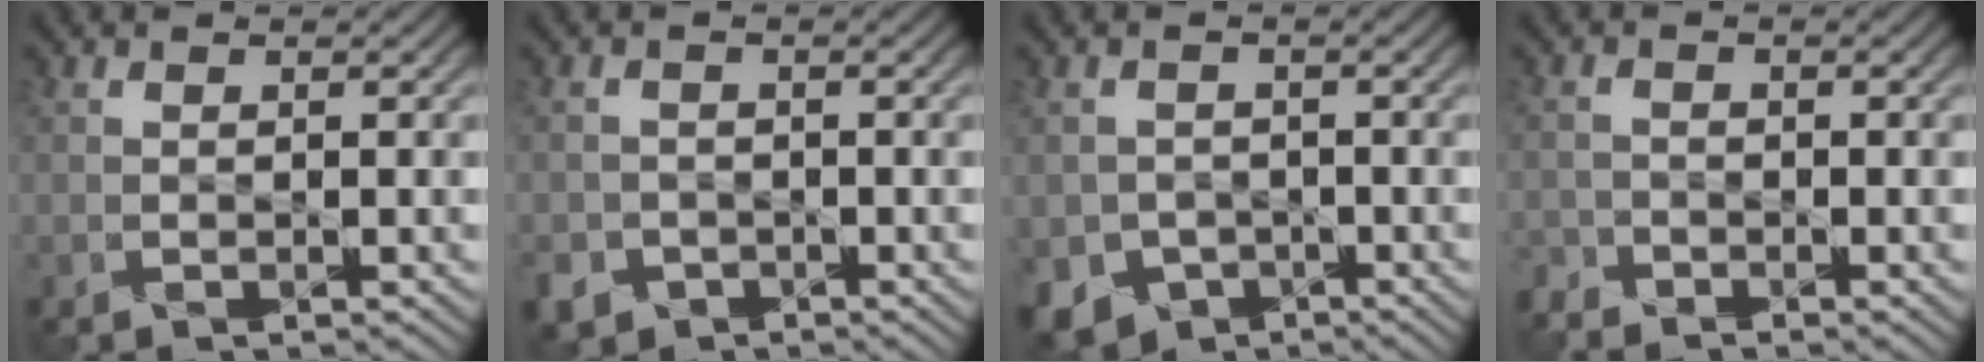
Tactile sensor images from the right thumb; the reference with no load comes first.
{"total": 3.5, "force": [-2.1, 2.6, 0.8], "torque": [-0.022, -0.006, -0.041]}
{"total": 6.0, "force": [-3.4, 4.7, 1.8], "torque": [-0.034, -0.014, -0.057]}
{"total": 2.0, "force": [-2.0, 0.5, 0.1], "torque": [-0.005, -0.006, -0.048]}